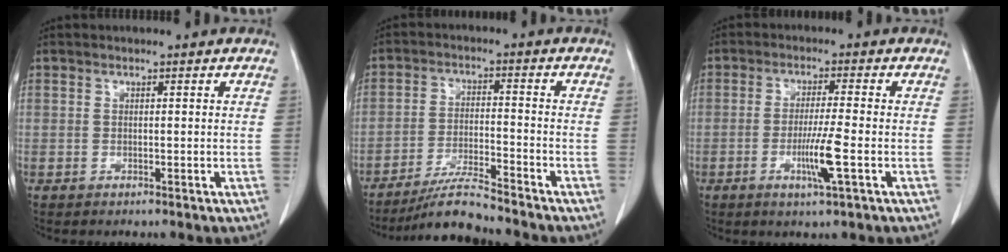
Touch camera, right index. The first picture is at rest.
{"total": 7.0, "force": [-6.5, -0.8, 2.6], "torque": [-0.052, -0.020, -0.118]}
{"total": 6.1, "force": [-2.0, -0.5, 5.7], "torque": [-0.107, -0.014, -0.037]}